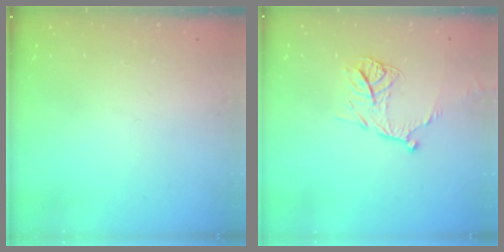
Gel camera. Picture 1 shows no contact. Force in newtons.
{"total": 12.3, "press": 12.2, "slide": 1.2}